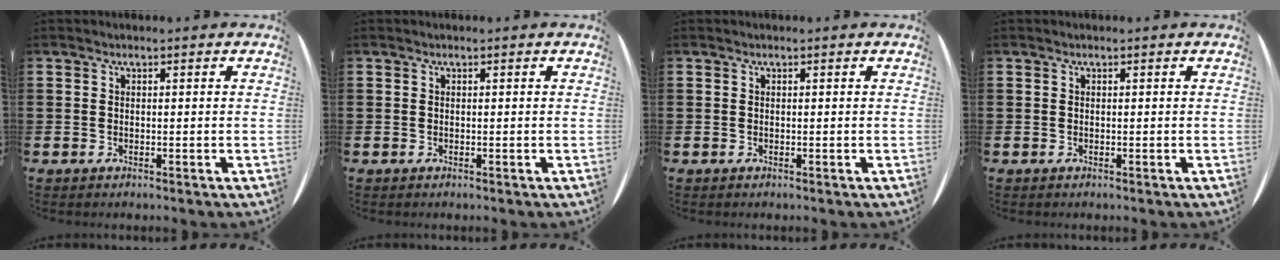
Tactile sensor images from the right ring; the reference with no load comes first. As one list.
[{"total": 0.0}, {"total": 0.0}, {"total": 0.0}]